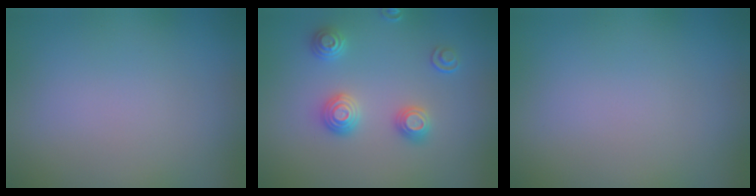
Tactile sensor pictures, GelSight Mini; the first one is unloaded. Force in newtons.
{"total": 2.9, "press": 2.7, "slide": 1.1}
{"total": 0.0}